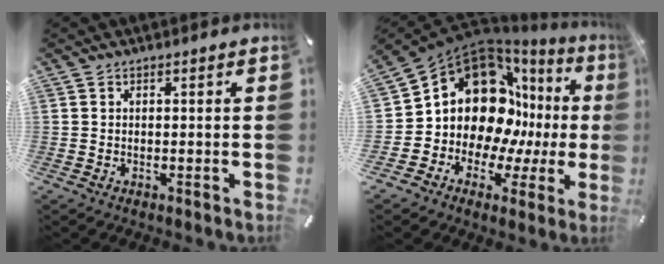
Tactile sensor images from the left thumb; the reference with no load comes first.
{"total": 17.8, "force": [3.8, 13.8, 10.6], "torque": [-0.191, -0.056, 0.074]}